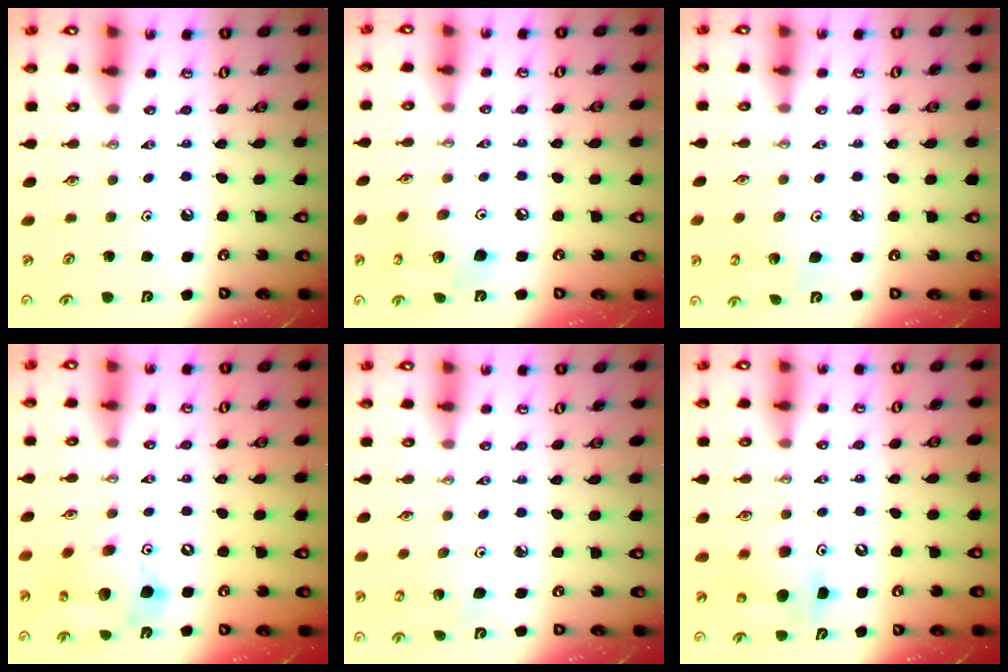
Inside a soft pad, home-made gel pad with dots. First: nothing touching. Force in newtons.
{"total": 14.1, "press": 13.8, "slide": 3.1}
{"total": 4.7, "press": 4.7, "slide": 0.5}
{"total": 13.9, "press": 13.7, "slide": 2.4}
{"total": 5.2, "press": 5.1, "slide": 0.9}
{"total": 8.5, "press": 8.4, "slide": 1.0}